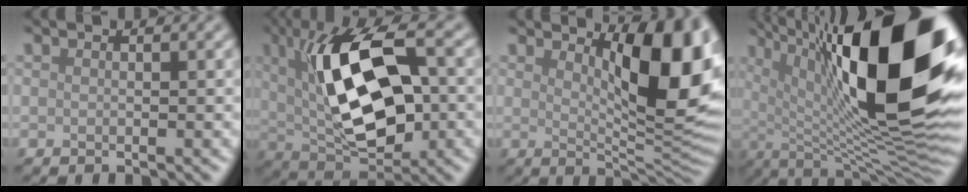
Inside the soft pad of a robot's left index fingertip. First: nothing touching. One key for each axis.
{"total": 11.9, "fx": 1.6, "fy": 5.2, "fz": 10.6, "tx": -0.180, "ty": 0.015, "tz": 0.022}
{"total": 10.2, "fx": 3.2, "fy": 3.3, "fz": 9.2, "tx": -0.125, "ty": -0.012, "tz": 0.056}
{"total": 20.4, "fx": 5.7, "fy": 6.8, "fz": 18.4, "tx": -0.274, "ty": 0.028, "tz": 0.094}